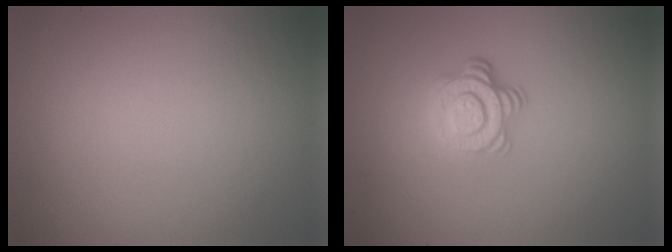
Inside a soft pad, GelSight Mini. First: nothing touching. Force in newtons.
{"total": 4.0, "press": 2.7, "slide": 2.9}